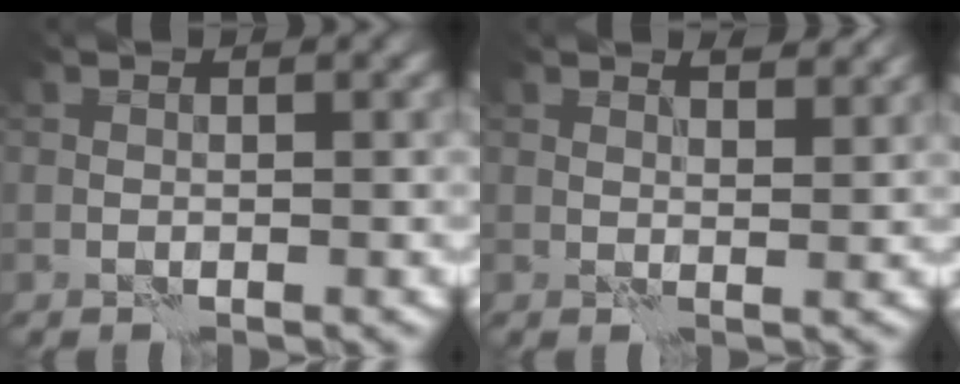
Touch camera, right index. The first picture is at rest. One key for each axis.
{"total": 2.0, "fx": 1.7, "fy": 0.4, "fz": 1.0, "tx": -0.014, "ty": -0.006, "tz": 0.025}